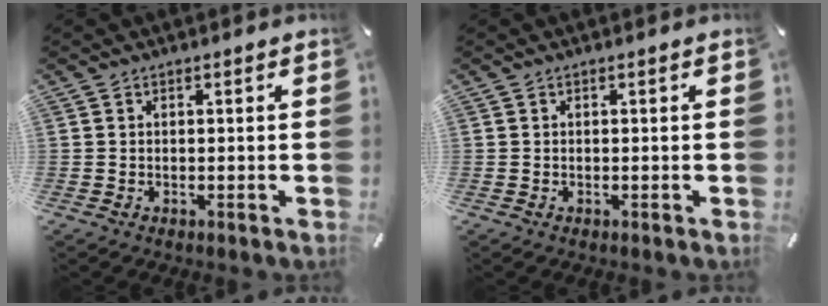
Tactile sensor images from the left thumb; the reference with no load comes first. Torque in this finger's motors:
{"motor_torque": [0.03, 0.03, 0.00, 0.00, 0.00]}